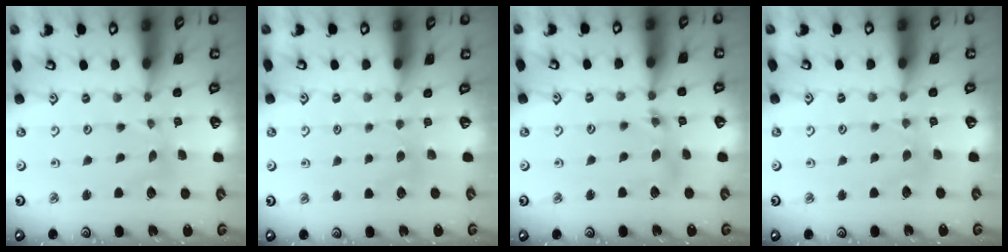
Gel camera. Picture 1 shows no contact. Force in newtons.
{"total": 2.1, "press": 2.0, "slide": 0.4}
{"total": 8.2, "press": 8.1, "slide": 0.8}
{"total": 2.2, "press": 2.2, "slide": 0.5}